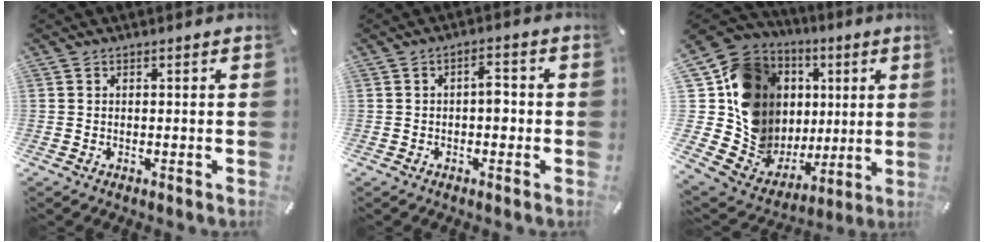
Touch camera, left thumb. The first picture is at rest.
{"total": 3.7, "force": [-0.5, 2.0, 3.0], "torque": [-0.042, 0.005, -0.016]}
{"total": 18.4, "force": [4.6, 15.3, 9.1], "torque": [-0.179, -0.057, 0.110]}